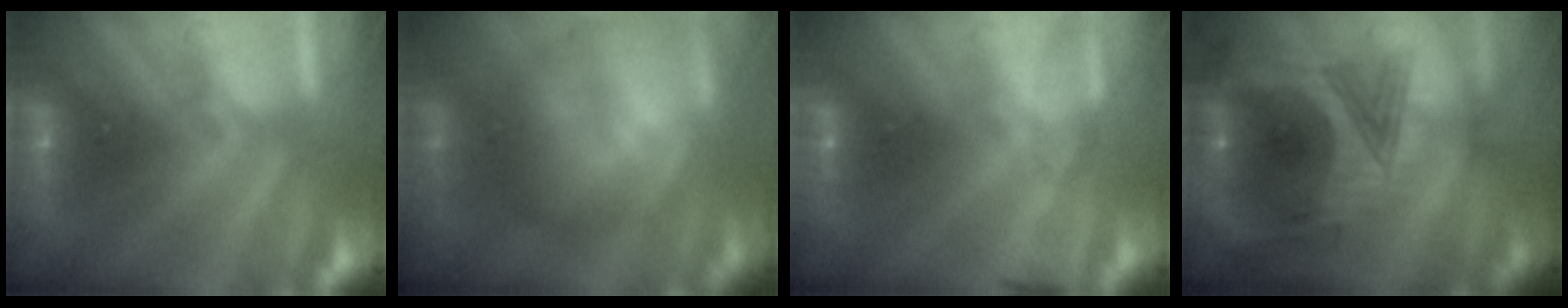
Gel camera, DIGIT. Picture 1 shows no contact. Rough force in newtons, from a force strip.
{"total": 6.8}
{"total": 5.2}
{"total": 7.4}